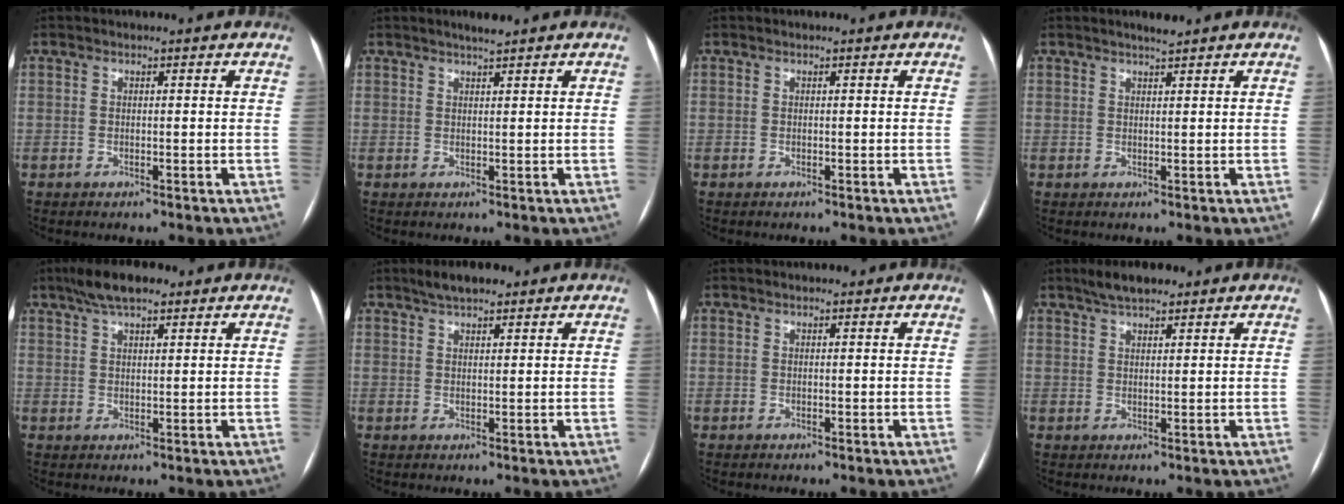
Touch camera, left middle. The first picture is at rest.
{"total": 1.7, "force": [1.5, -0.1, 0.9], "torque": [-0.021, 0.002, 0.028]}
{"total": 0.0}
{"total": 1.5, "force": [1.3, -0.1, 0.7], "torque": [-0.016, 0.000, 0.026]}
{"total": 6.5, "force": [4.6, 1.8, 4.2], "torque": [-0.084, 0.021, 0.080]}
{"total": 4.2, "force": [3.2, 1.3, 2.4], "torque": [-0.050, 0.014, 0.054]}
{"total": 1.0, "force": [0.7, 0.4, 0.5], "torque": [-0.012, 0.012, 0.010]}
{"total": 4.7, "force": [3.7, 1.4, 2.7], "torque": [-0.055, 0.015, 0.064]}